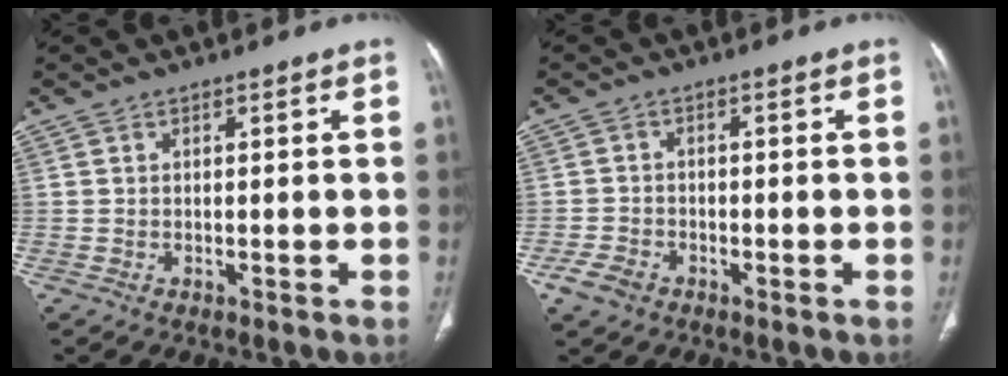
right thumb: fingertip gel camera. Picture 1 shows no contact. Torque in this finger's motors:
{"motor_torque": [1.52, -0.13, 0.33, -1.43, 0.06]}